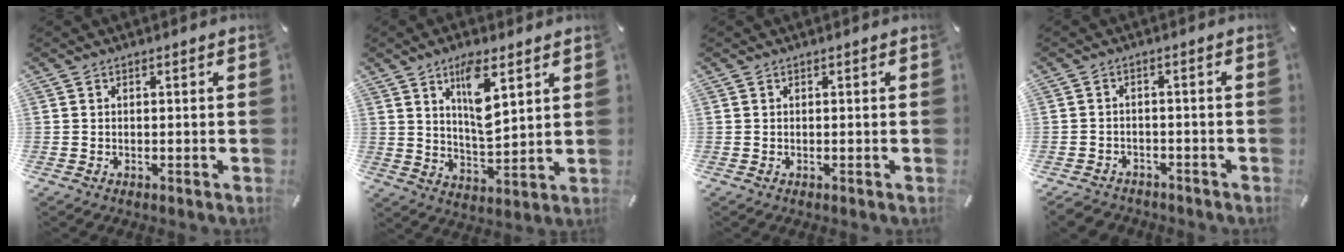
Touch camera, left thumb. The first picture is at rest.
{"total": 10.8, "force": [5.5, 4.2, 8.3], "torque": [-0.140, -0.017, 0.093]}
{"total": 0.0}
{"total": 3.0, "force": [-2.4, 1.8, 0.7], "torque": [-0.025, 0.009, -0.051]}